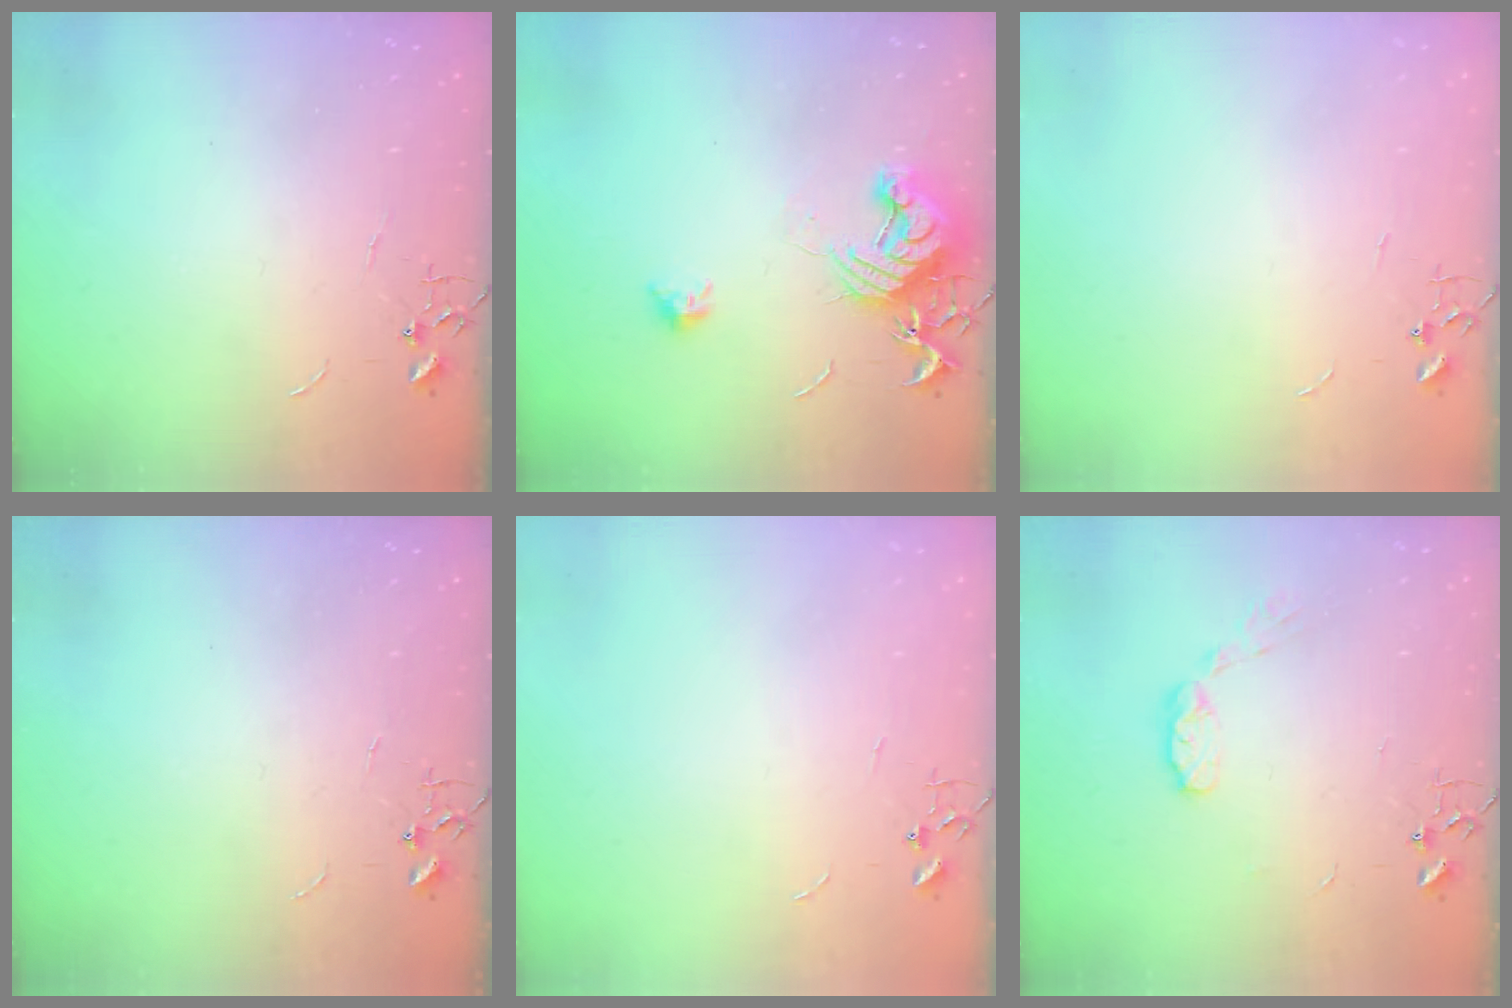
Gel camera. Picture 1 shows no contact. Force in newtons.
{"total": 13.3, "press": 13.3, "slide": 1.0}
{"total": 0.0}
{"total": 0.0}
{"total": 0.0}
{"total": 6.5, "press": 6.5, "slide": 0.5}